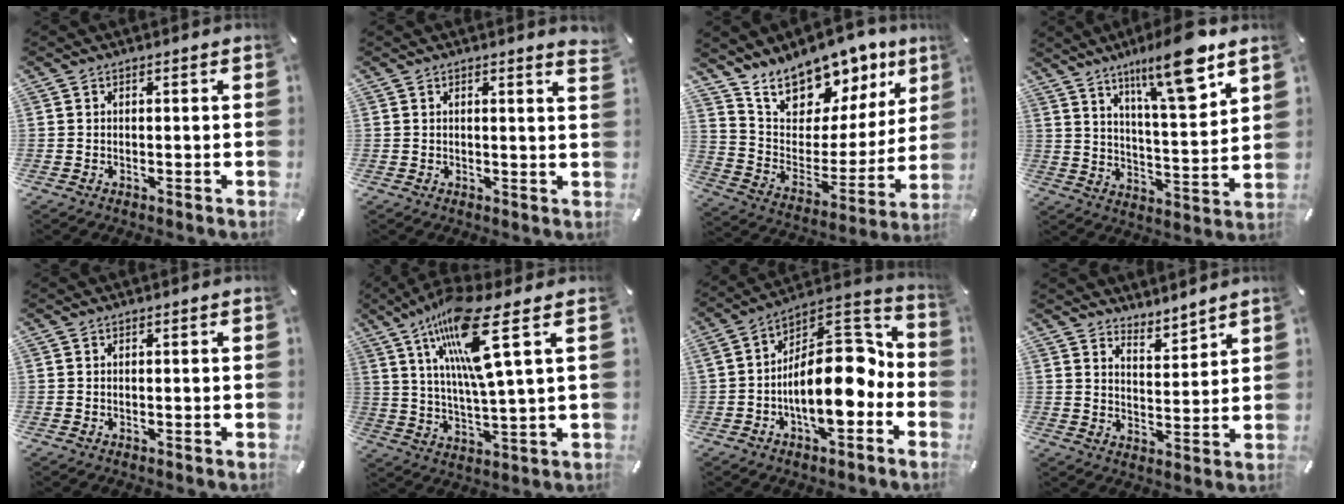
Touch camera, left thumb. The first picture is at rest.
{"total": 2.3, "force": [1.5, 0.0, 1.7], "torque": [-0.026, -0.006, 0.025]}
{"total": 14.1, "force": [12.6, 6.2, 1.5], "torque": [-0.035, -0.126, 0.225]}
{"total": 15.1, "force": [10.8, 2.7, 10.2], "torque": [-0.166, -0.064, 0.172]}
{"total": 0.0}
{"total": 16.5, "force": [8.4, 1.8, 14.1], "torque": [-0.292, -0.029, 0.124]}
{"total": 16.6, "force": [-2.6, 8.8, 13.8], "torque": [-0.214, -0.011, -0.040]}
{"total": 5.1, "force": [4.8, 1.5, -0.6], "torque": [0.007, -0.041, 0.088]}